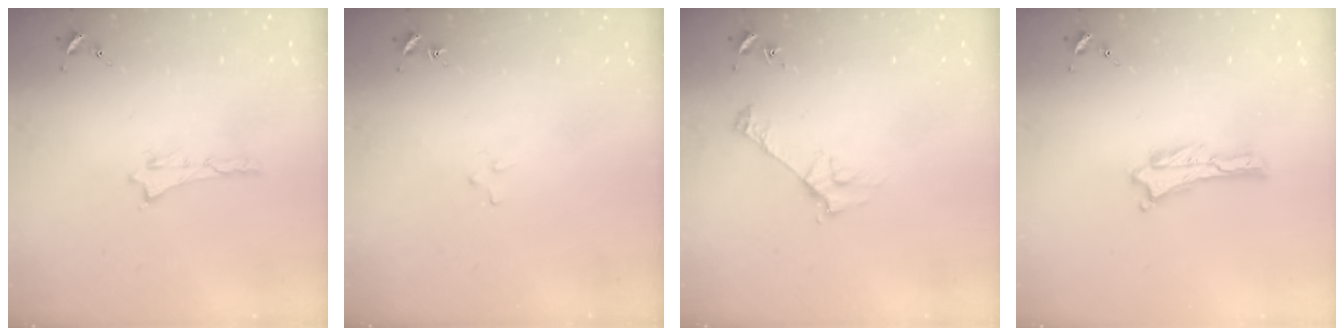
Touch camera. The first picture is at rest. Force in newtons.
{"total": 1.9, "press": 1.9, "slide": 0.1}
{"total": 2.8, "press": 2.8, "slide": 0.3}
{"total": 0.0}